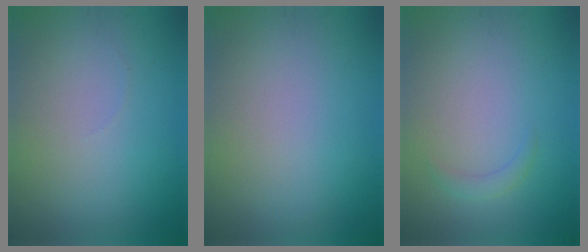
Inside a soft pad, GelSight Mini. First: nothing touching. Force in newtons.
{"total": 0.0}
{"total": 1.1, "press": 1.1, "slide": 0.1}